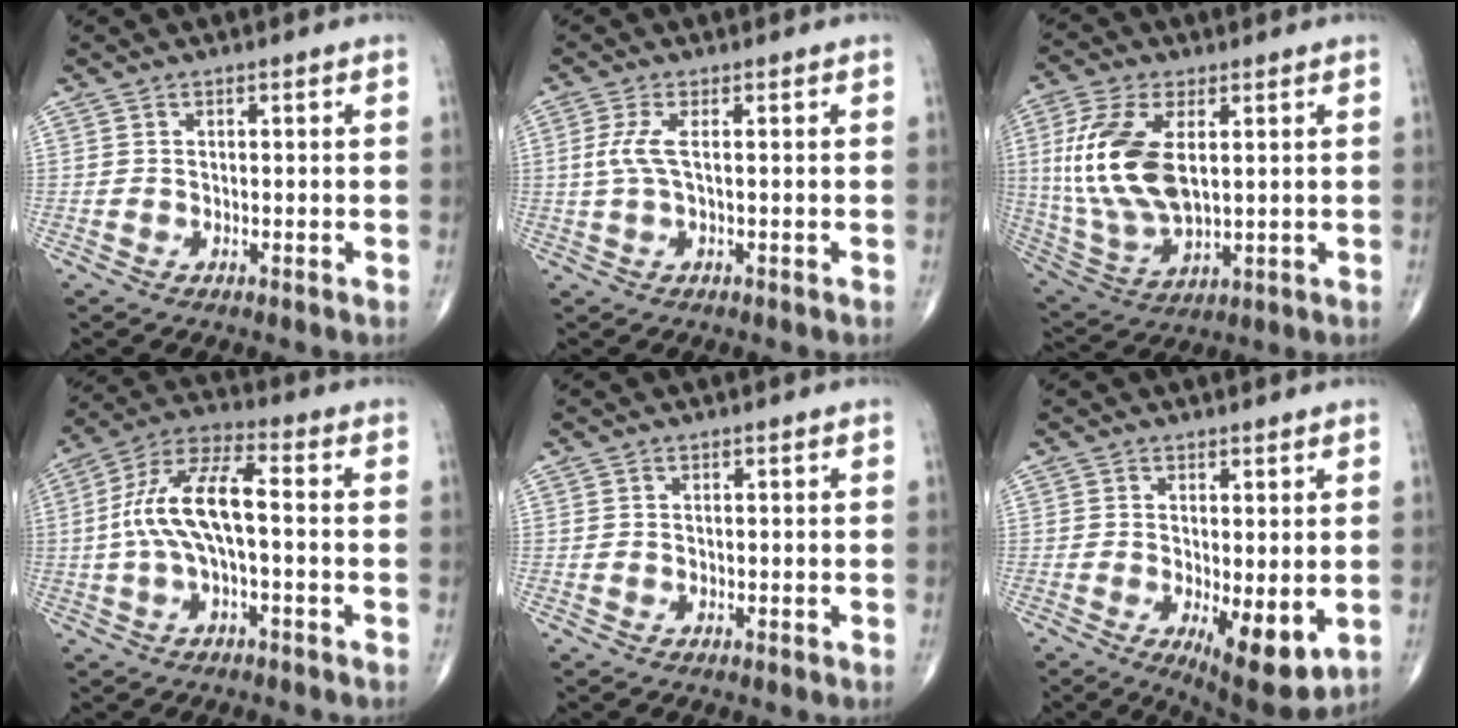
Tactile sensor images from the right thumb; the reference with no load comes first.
{"total": 3.5, "force": [0.3, 0.8, 3.4], "torque": [-0.097, 0.003, 0.005]}
{"total": 16.6, "force": [2.8, 8.6, 13.9], "torque": [-0.297, -0.013, 0.063]}
{"total": 12.0, "force": [-0.7, 4.4, 11.2], "torque": [-0.235, 0.045, -0.017]}
{"total": 0.0}
{"total": 9.3, "force": [-1.7, 3.3, 8.5], "torque": [-0.117, -0.026, -0.016]}